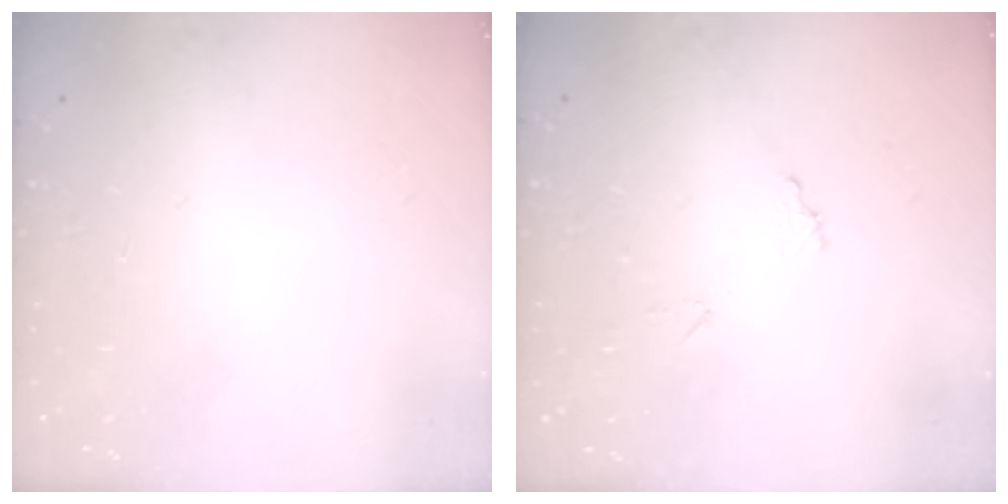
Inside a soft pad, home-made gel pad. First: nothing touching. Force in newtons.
{"total": 6.2, "press": 6.2, "slide": 0.3}